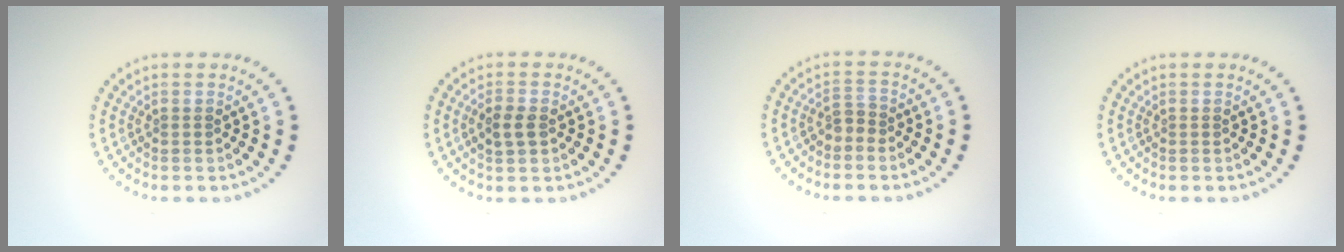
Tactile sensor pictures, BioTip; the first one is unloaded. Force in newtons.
{"total": 2.1, "press": 2.1, "slide": 0.2}
{"total": 1.3, "press": 0.9, "slide": 0.8}
{"total": 0.0}